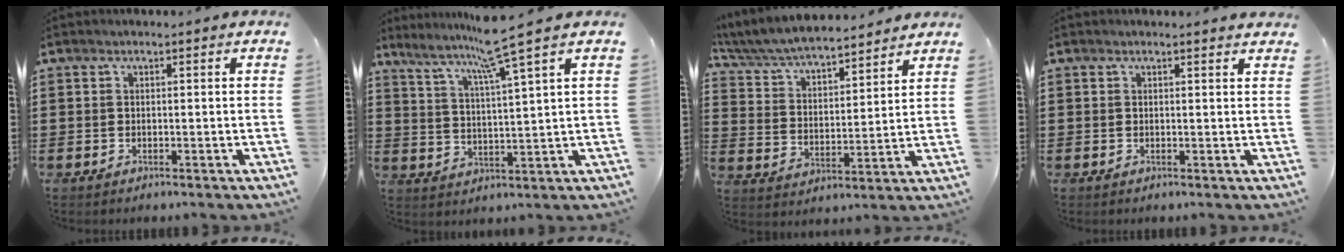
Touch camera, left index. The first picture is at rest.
{"total": 7.8, "force": [6.2, -1.3, 4.6], "torque": [-0.109, -0.033, 0.102]}
{"total": 5.8, "force": [5.5, 0.5, 1.6], "torque": [-0.058, -0.036, 0.092]}
{"total": 0.8, "force": [0.8, 0.0, 0.3], "torque": [-0.007, -0.001, 0.015]}